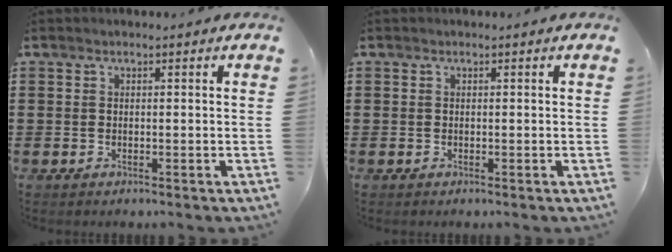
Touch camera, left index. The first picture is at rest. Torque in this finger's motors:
{"motor_torque": [0.00, 0.00, 0.00, 0.00]}